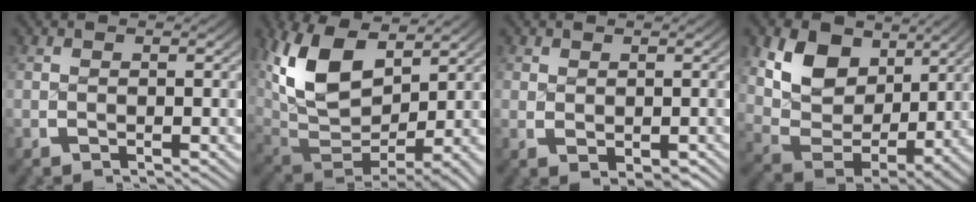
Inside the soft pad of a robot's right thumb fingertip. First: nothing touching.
{"total": 12.6, "force": [1.1, 8.0, 9.7], "torque": [-0.242, -0.056, 0.053]}
{"total": 1.7, "force": [-0.1, 1.2, 1.2], "torque": [-0.019, -0.014, 0.012]}
{"total": 10.8, "force": [1.8, 7.5, 7.5], "torque": [-0.167, -0.042, 0.043]}